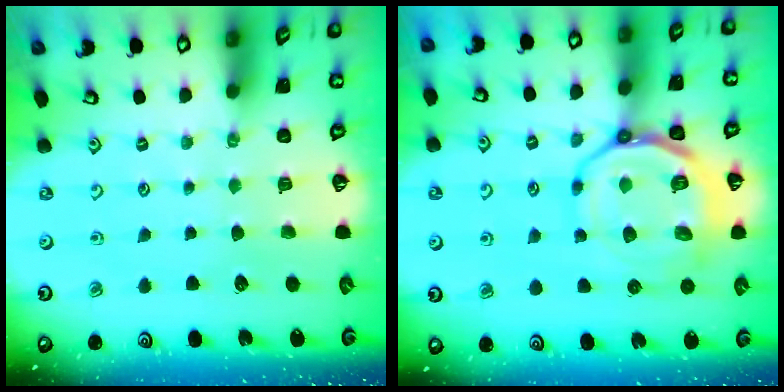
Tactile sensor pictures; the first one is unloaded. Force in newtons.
{"total": 15.0, "press": 14.9, "slide": 1.8}